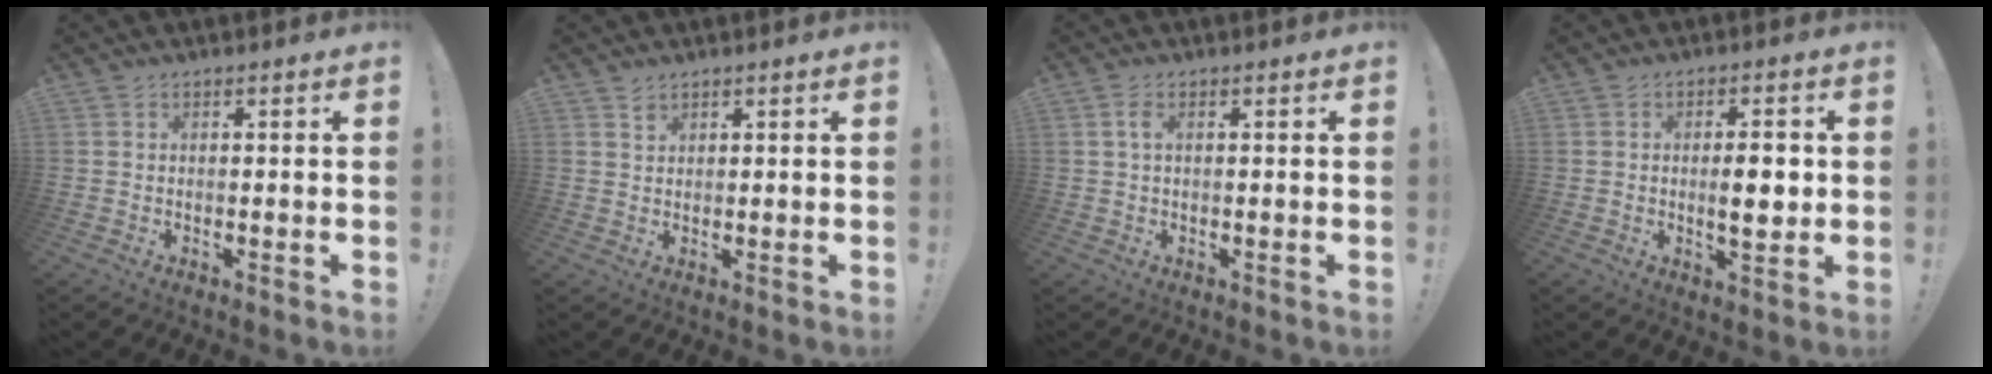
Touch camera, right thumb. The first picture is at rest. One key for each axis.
{"total": 1.6, "fx": 1.3, "fy": 0.9, "fz": 0.1, "tx": 0.012, "ty": -0.009, "tz": 0.022}
{"total": 2.1, "fx": 0.5, "fy": 0.9, "fz": 1.8, "tx": -0.038, "ty": 0.005, "tz": 0.010}
{"total": 6.4, "fx": -0.2, "fy": 2.1, "fz": 6.0, "tx": -0.074, "ty": -0.005, "tz": -0.009}